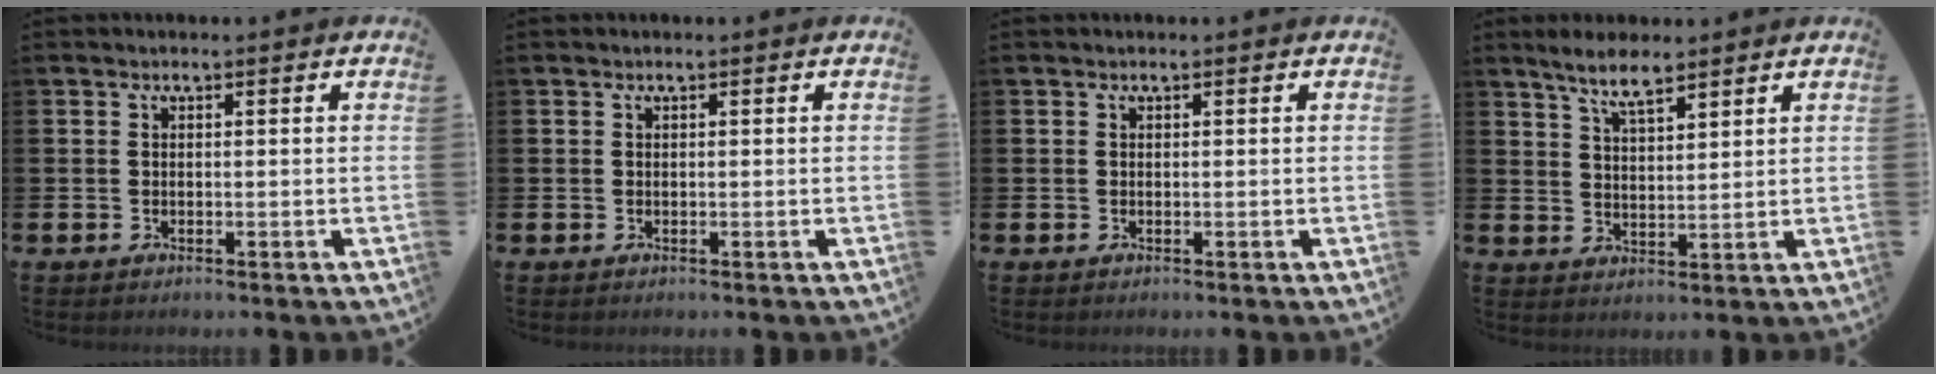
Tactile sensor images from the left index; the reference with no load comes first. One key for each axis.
{"total": 0.0}
{"total": 0.0}
{"total": 6.0, "fx": 5.2, "fy": 1.4, "fz": 2.7, "tx": -0.056, "ty": -0.014, "tz": 0.091}